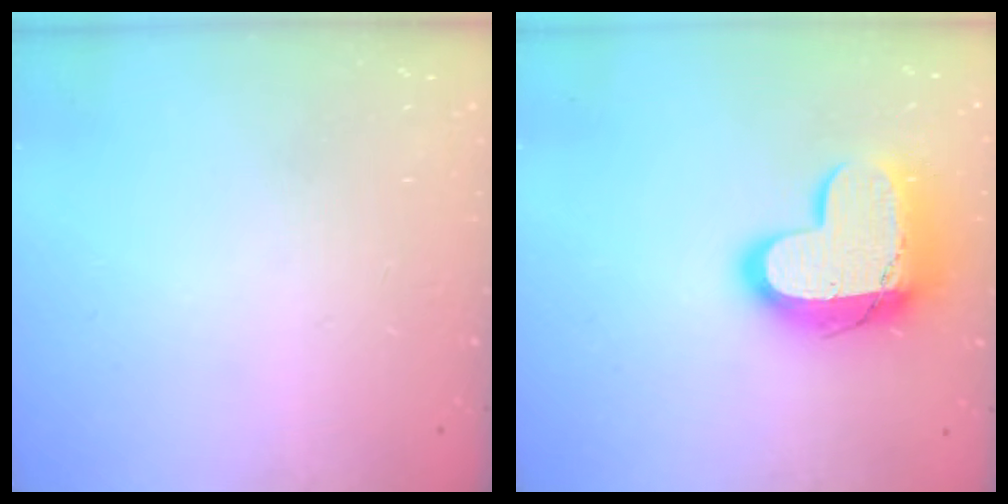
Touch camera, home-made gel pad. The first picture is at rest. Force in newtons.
{"total": 16.2, "press": 16.1, "slide": 1.1}